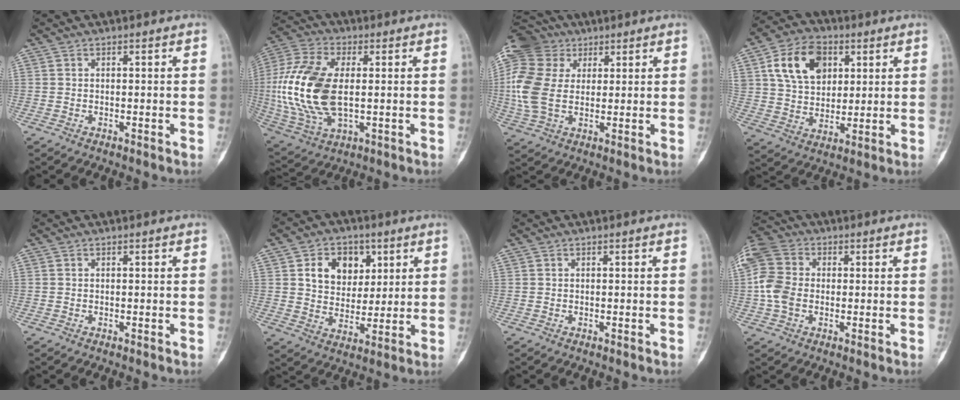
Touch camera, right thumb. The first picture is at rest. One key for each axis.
{"total": 19.7, "fx": 0.3, "fy": 10.8, "fz": 16.5, "tx": -0.367, "ty": -0.004, "tz": 0.013}
{"total": 14.2, "fx": 3.5, "fy": 10.6, "fz": 8.8, "tx": -0.196, "ty": 0.008, "tz": 0.062}
{"total": 14.0, "fx": 5.1, "fy": 9.9, "fz": 8.5, "tx": -0.119, "ty": -0.006, "tz": 0.090}
{"total": 0.0}
{"total": 10.7, "fx": 3.9, "fy": 8.2, "fz": 5.6, "tx": -0.044, "ty": -0.014, "tz": 0.069}
{"total": 0.0}
{"total": 9.0, "fx": -0.3, "fy": 6.9, "fz": 5.8, "tx": -0.128, "ty": 0.017, "tz": -0.017}